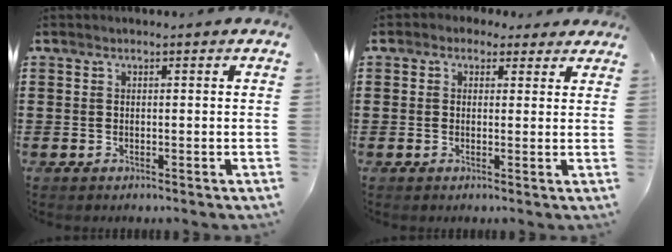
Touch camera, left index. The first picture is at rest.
{"total": 1.8, "force": [0.9, 1.4, 0.5], "torque": [-0.009, 0.005, 0.014]}